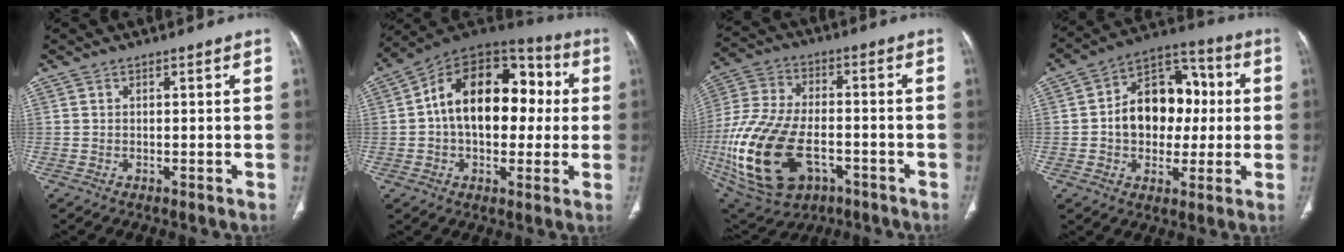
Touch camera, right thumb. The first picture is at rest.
{"total": 20.9, "force": [1.6, 13.3, 16.1], "torque": [-0.218, 0.039, 0.017]}
{"total": 23.5, "force": [-6.6, 14.0, 17.7], "torque": [-0.382, 0.005, -0.095]}
{"total": 16.3, "force": [0.5, 11.8, 11.3], "torque": [-0.123, 0.032, 0.003]}